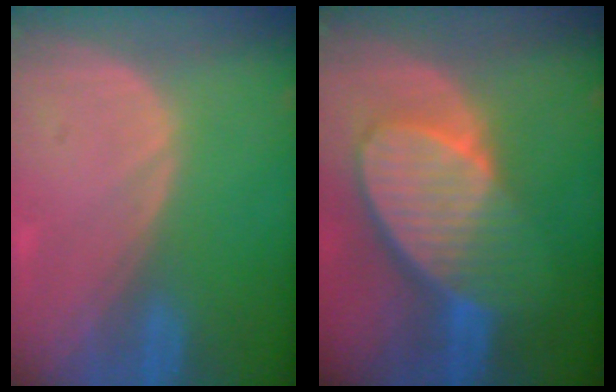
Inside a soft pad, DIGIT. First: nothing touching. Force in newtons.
{"total": 10.0, "press": 8.7, "slide": 4.8}